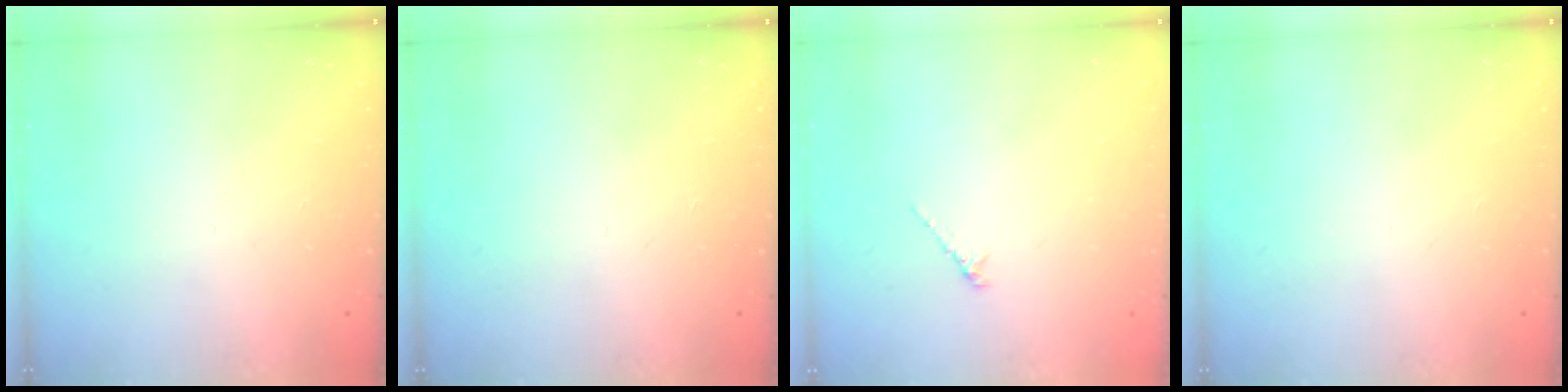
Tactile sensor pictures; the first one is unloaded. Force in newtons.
{"total": 0.0}
{"total": 1.2, "press": 1.1, "slide": 0.4}
{"total": 0.0}